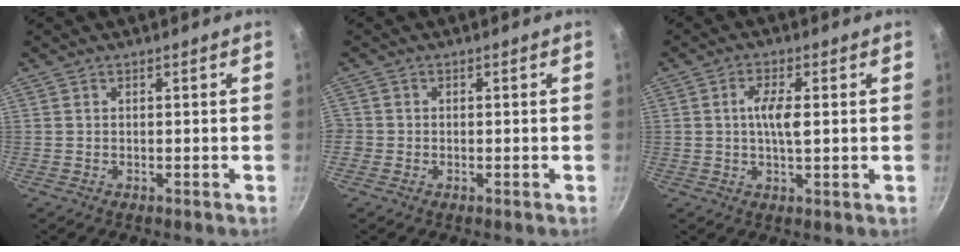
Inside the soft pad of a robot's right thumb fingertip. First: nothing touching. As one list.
[{"total": 1.4, "force": [-0.5, 1.3, 0.2], "torque": [-0.001, 0.003, -0.011]}, {"total": 5.4, "force": [0.6, 1.7, 5.1], "torque": [-0.096, 0.002, 0.007]}]